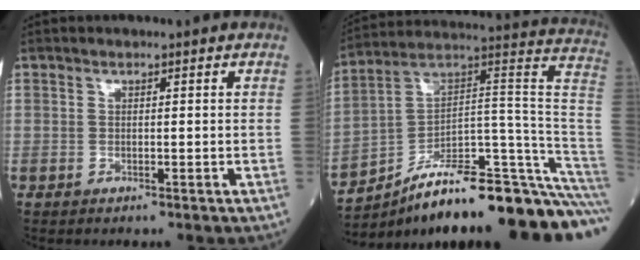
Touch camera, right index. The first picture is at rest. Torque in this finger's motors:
{"motor_torque": [-0.15, -1.70, 0.67, 0.09]}